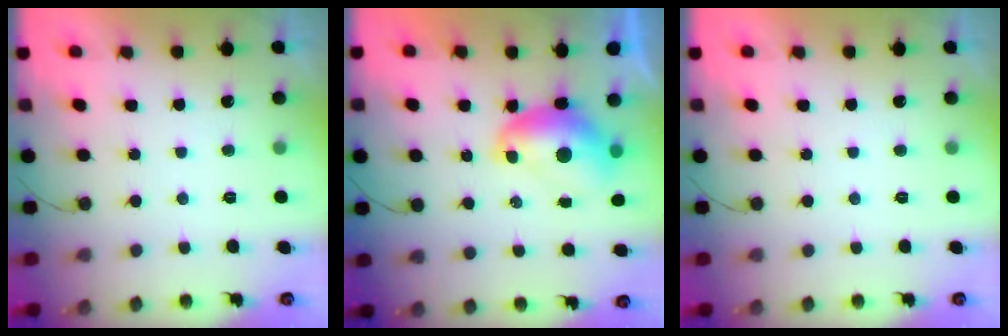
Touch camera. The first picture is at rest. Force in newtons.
{"total": 9.6, "press": 9.6, "slide": 1.0}
{"total": 0.0}